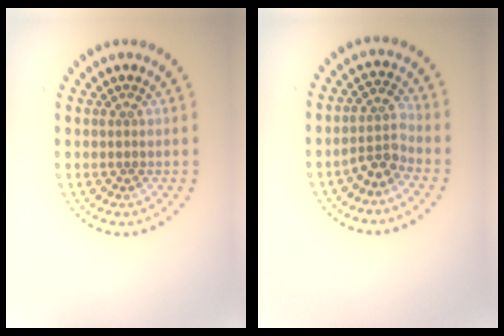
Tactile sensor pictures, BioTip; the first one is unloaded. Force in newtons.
{"total": 2.6, "press": 2.0, "slide": 1.8}